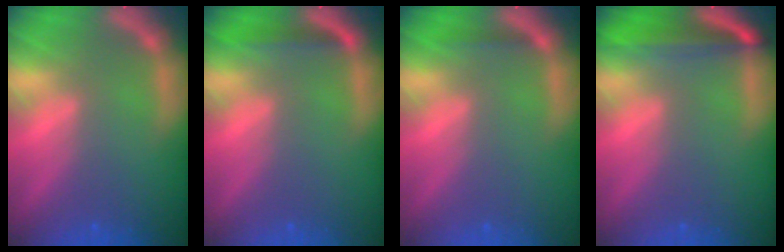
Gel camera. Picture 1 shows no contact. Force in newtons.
{"total": 1.9}
{"total": 0.9}
{"total": 5.5}